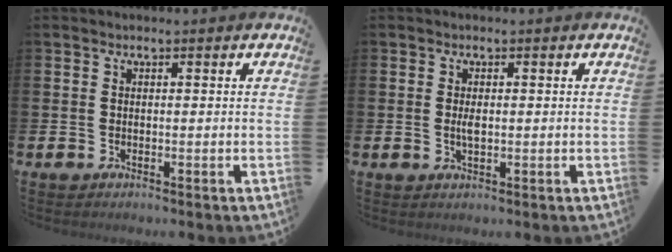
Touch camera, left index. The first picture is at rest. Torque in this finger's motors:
{"motor_torque": [0.59, 0.43, -0.04, 0.01]}